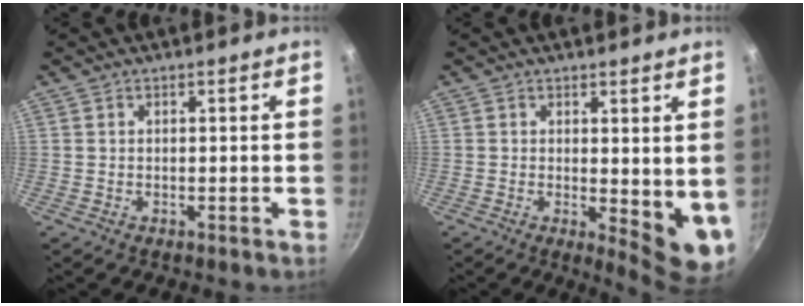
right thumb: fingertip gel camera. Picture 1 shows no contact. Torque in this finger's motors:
{"motor_torque": [-0.04, 1.00, 0.10, -0.02, 0.15]}